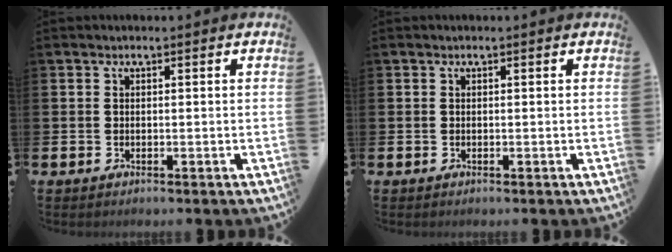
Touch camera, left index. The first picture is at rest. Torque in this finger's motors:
{"motor_torque": [0.01, 0.00, -0.03, 0.00]}